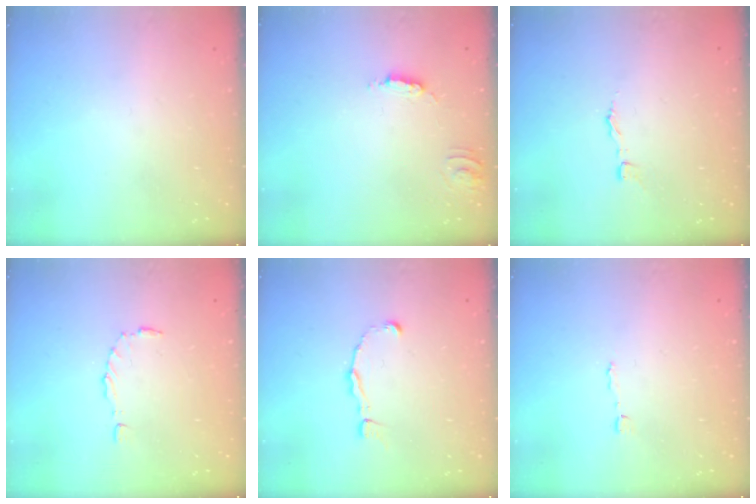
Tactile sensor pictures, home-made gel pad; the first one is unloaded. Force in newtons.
{"total": 2.5, "press": 2.5, "slide": 0.1}
{"total": 2.9, "press": 2.9, "slide": 0.3}
{"total": 2.8, "press": 2.8, "slide": 0.4}
{"total": 2.4, "press": 2.3, "slide": 0.4}
{"total": 1.2, "press": 1.2, "slide": 0.0}